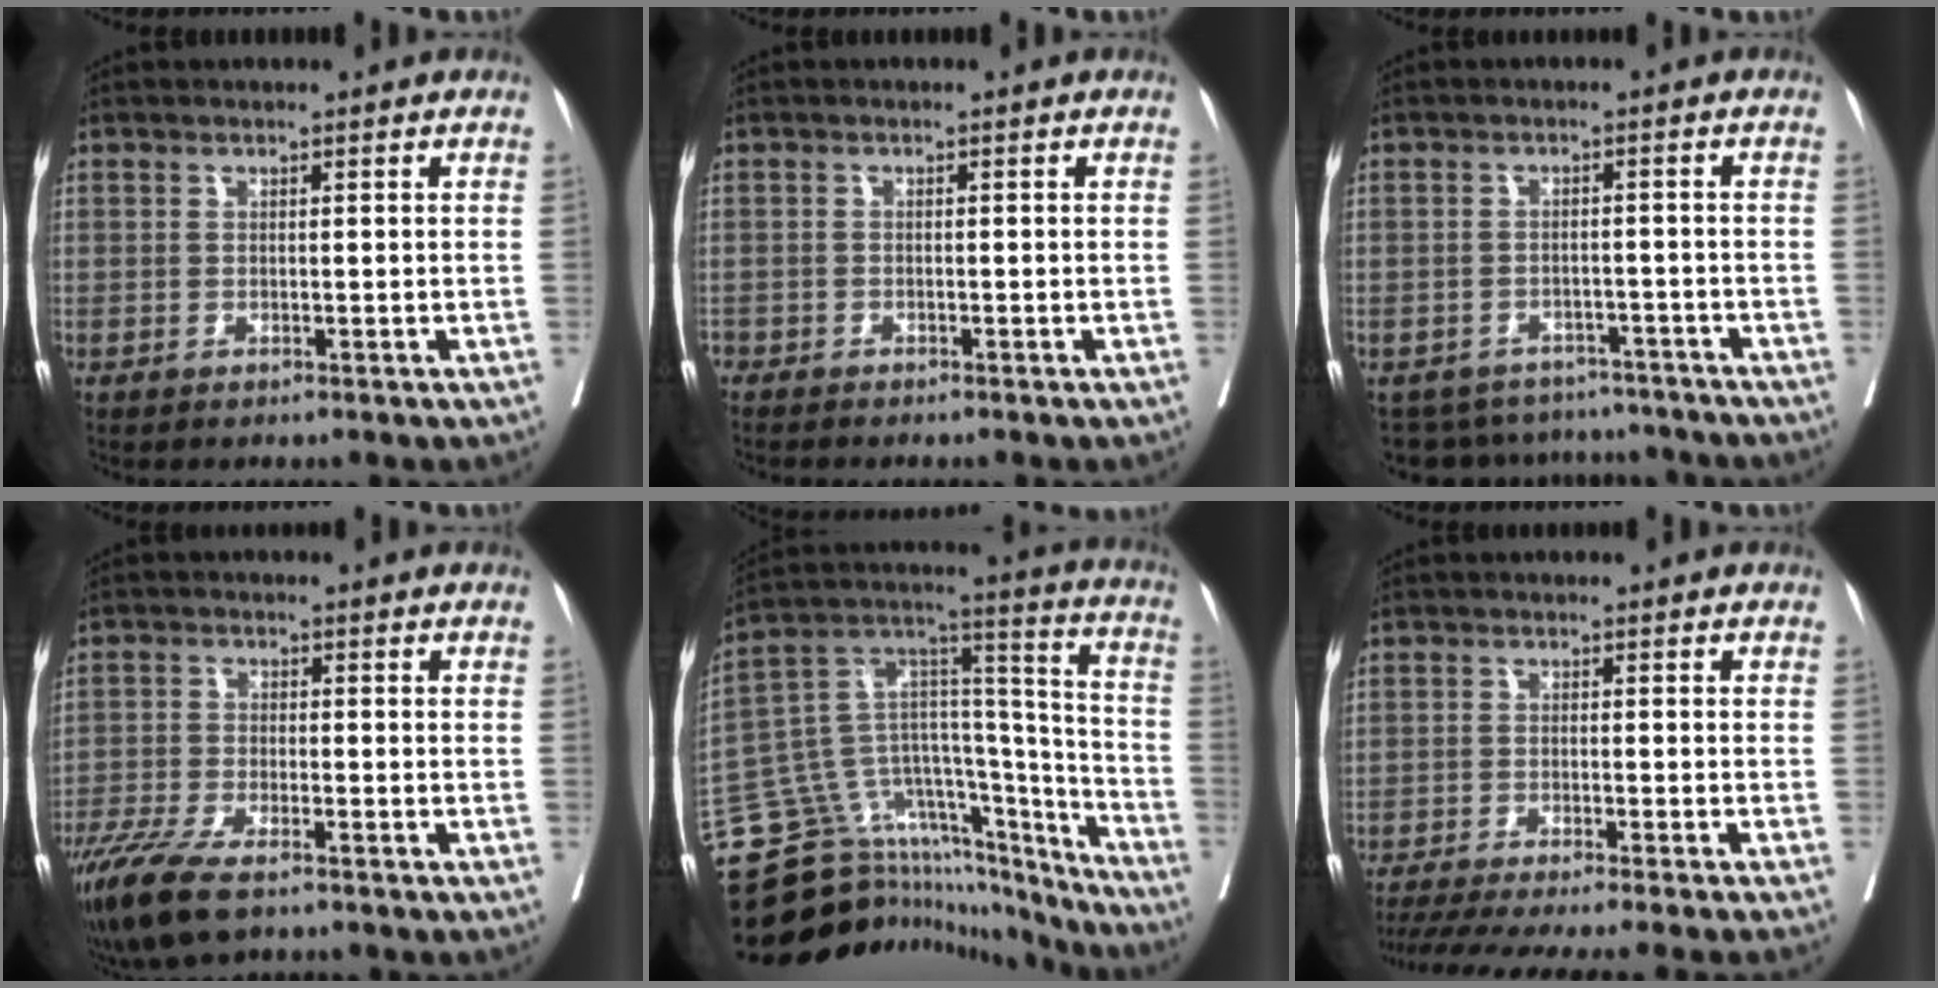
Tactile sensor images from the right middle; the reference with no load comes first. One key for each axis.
{"total": 1.7, "fx": -1.6, "fy": 0.4, "fz": 0.3, "tx": -0.005, "ty": -0.004, "tz": -0.027}
{"total": 9.9, "fx": -9.1, "fy": 3.7, "fz": 0.5, "tx": -0.005, "ty": 0.017, "tz": -0.112}
{"total": 9.4, "fx": -6.9, "fy": 2.4, "fz": 6.0, "tx": -0.110, "ty": -0.021, "tz": -0.118}
{"total": 28.4, "fx": -24.2, "fy": 11.1, "fz": 10.0, "tx": -0.159, "ty": 0.075, "tz": -0.354}
{"total": 14.6, "fx": -12.9, "fy": -1.3, "fz": 6.8, "tx": -0.092, "ty": -0.037, "tz": -0.192}